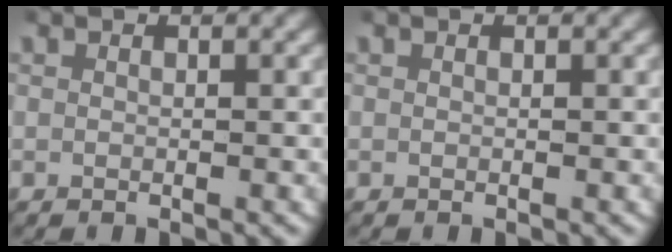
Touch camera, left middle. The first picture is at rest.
{"total": 0.0}